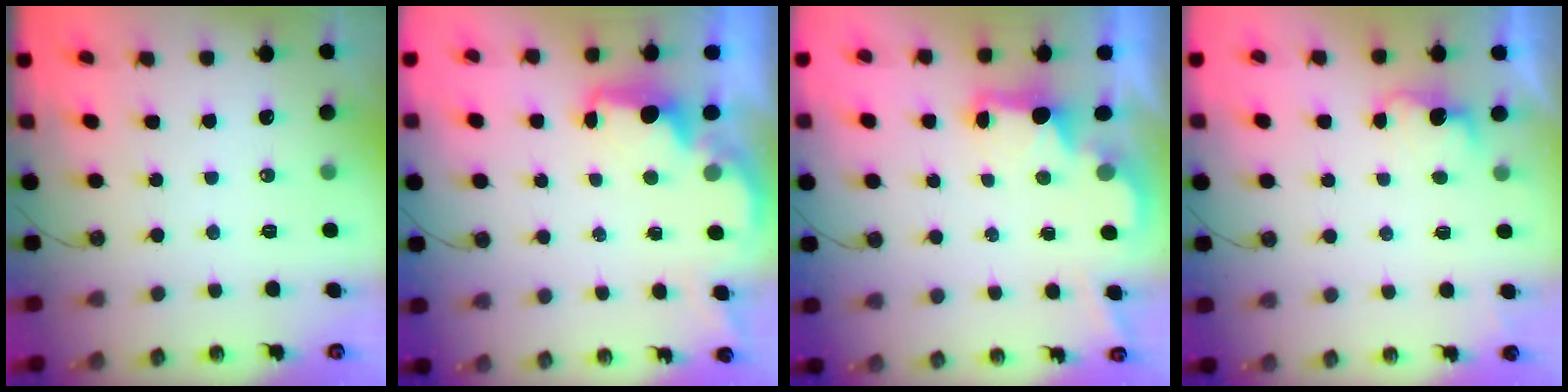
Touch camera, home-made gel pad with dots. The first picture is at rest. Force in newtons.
{"total": 2.0, "press": 1.9, "slide": 0.7}
{"total": 2.1, "press": 2.0, "slide": 0.7}
{"total": 2.3, "press": 2.2, "slide": 0.8}